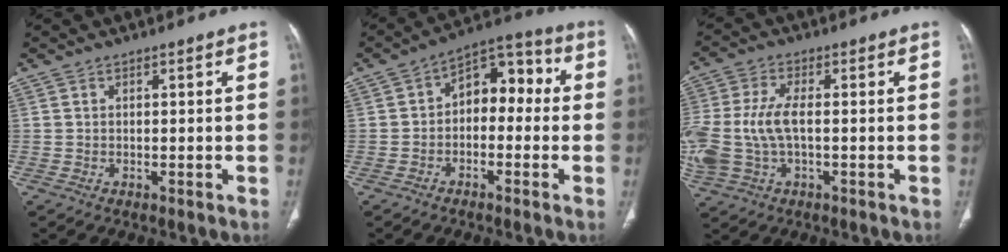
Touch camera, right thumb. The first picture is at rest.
{"total": 9.8, "force": [-0.4, 6.5, 7.3], "torque": [-0.065, 0.047, -0.023]}
{"total": 12.1, "force": [-0.9, 6.4, 10.2], "torque": [-0.257, 0.011, -0.012]}